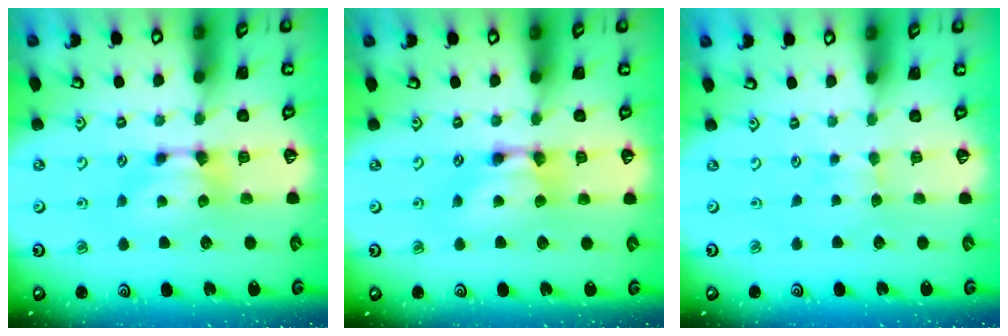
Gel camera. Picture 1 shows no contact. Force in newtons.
{"total": 2.2, "press": 2.2, "slide": 0.1}
{"total": 2.3, "press": 2.3, "slide": 0.4}